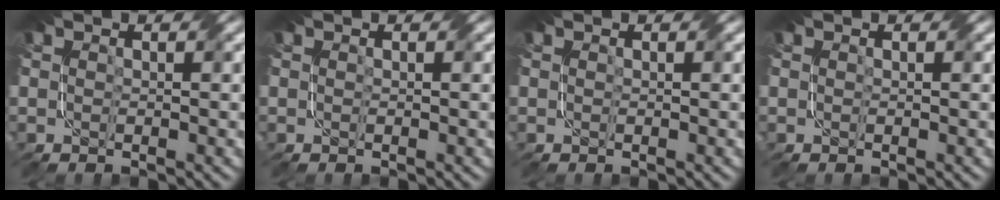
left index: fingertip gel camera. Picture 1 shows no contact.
{"total": 0.0}
{"total": 0.0}
{"total": 0.0}